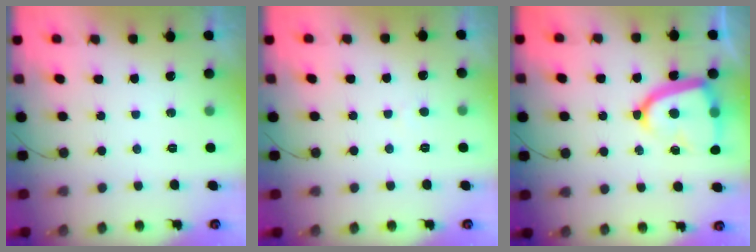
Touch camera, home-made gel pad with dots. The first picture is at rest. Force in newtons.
{"total": 1.6, "press": 1.6, "slide": 0.1}
{"total": 16.0, "press": 15.9, "slide": 1.4}